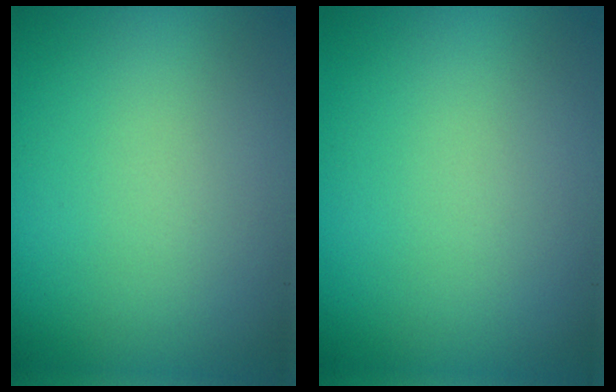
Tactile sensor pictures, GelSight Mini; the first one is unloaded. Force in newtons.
{"total": 0.0}